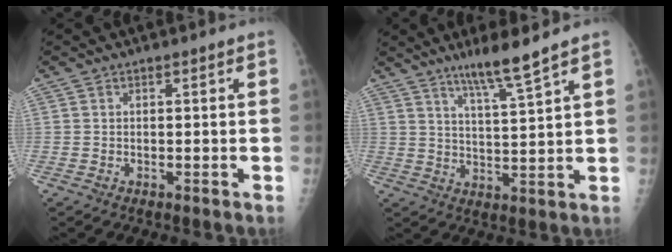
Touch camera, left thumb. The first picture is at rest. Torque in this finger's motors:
{"motor_torque": [0.21, -0.14, 0.51, -0.53, 0.02]}